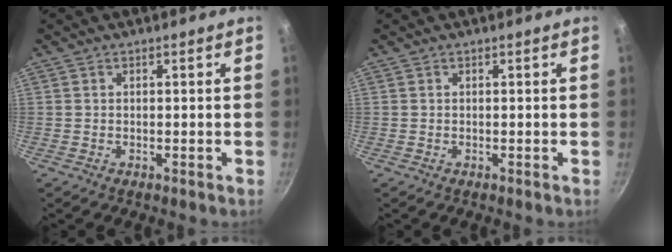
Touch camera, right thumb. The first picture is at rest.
{"total": 0.0}